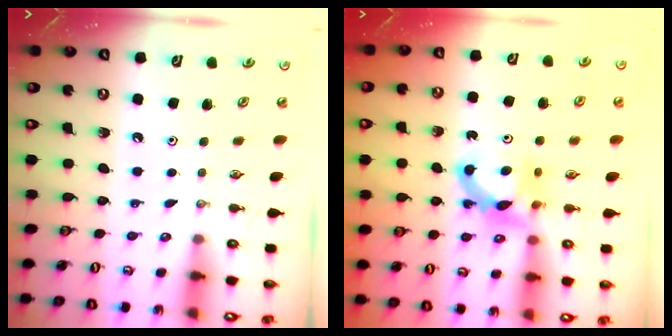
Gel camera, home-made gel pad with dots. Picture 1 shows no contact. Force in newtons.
{"total": 7.2, "press": 7.2, "slide": 0.4}